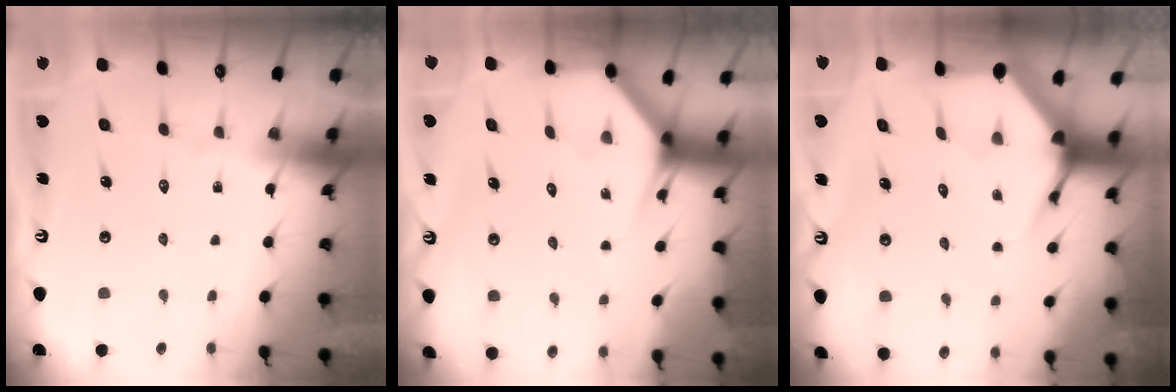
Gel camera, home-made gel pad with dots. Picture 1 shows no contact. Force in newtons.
{"total": 3.3, "press": 3.3, "slide": 0.2}
{"total": 4.7, "press": 4.6, "slide": 0.5}